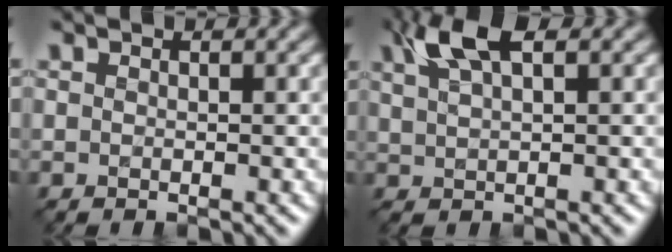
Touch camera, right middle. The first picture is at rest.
{"total": 4.5, "force": [2.6, 1.4, 3.4], "torque": [-0.074, 0.011, 0.051]}